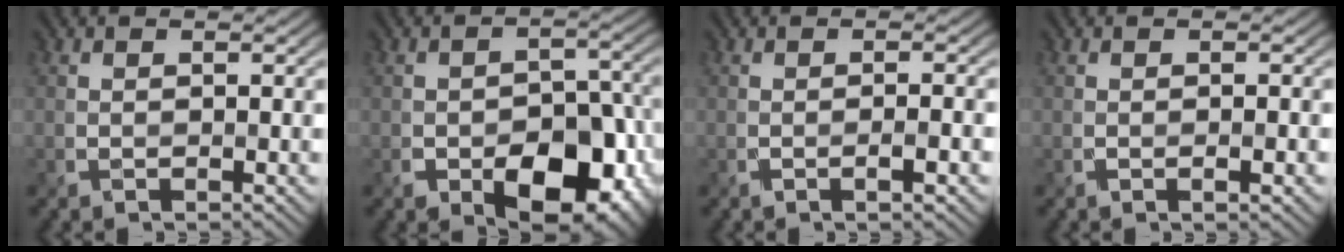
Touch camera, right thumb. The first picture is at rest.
{"total": 11.1, "force": [-5.1, 6.4, 7.5], "torque": [-0.113, -0.017, -0.062]}
{"total": 1.9, "force": [-0.6, 0.5, 1.8], "torque": [-0.023, 0.009, -0.015]}
{"total": 1.4, "force": [-0.3, 0.4, 1.3], "torque": [-0.017, 0.004, -0.006]}